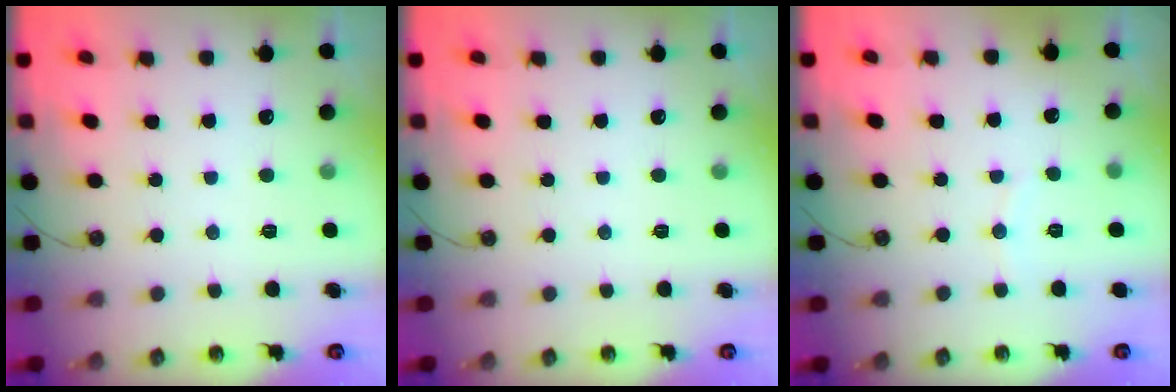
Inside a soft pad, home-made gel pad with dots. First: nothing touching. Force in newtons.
{"total": 0.0}
{"total": 2.6, "press": 2.6, "slide": 0.3}